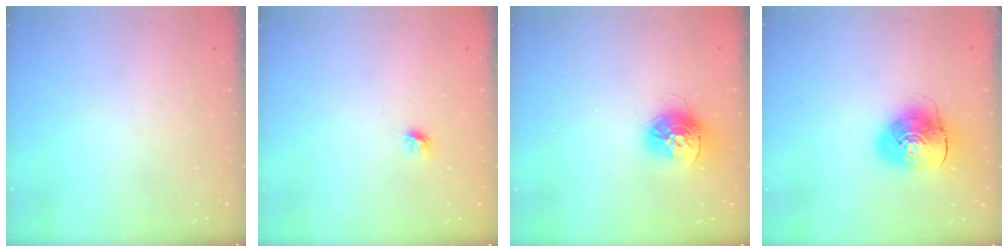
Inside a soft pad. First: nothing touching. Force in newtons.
{"total": 4.6, "press": 4.5, "slide": 0.9}
{"total": 13.6, "press": 13.6, "slide": 1.3}
{"total": 11.4, "press": 11.3, "slide": 1.8}